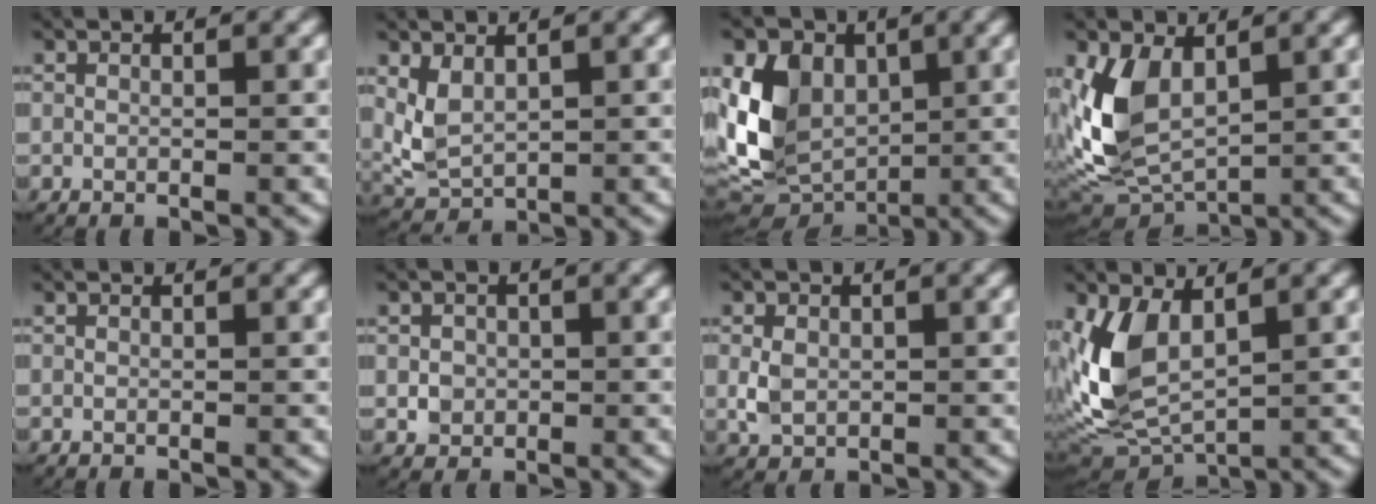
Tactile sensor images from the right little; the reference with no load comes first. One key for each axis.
{"total": 3.7, "fx": 0.8, "fy": 2.8, "fz": 2.3, "tx": -0.069, "ty": -0.011, "tz": 0.026}
{"total": 8.2, "fx": 0.0, "fy": 6.5, "fz": 5.0, "tx": -0.109, "ty": -0.025, "tz": 0.008}
{"total": 6.7, "fx": 0.9, "fy": 4.5, "fz": 4.9, "tx": -0.118, "ty": -0.017, "tz": 0.024}
{"total": 0.0}
{"total": 1.6, "fx": -0.1, "fy": 1.5, "fz": 0.5, "tx": -0.007, "ty": 0.003, "tz": -0.003}
{"total": 2.2, "fx": 0.0, "fy": 1.7, "fz": 1.3, "tx": -0.034, "ty": -0.002, "tz": 0.003}
{"total": 6.3, "fx": 1.0, "fy": 3.9, "fz": 4.9, "tx": -0.123, "ty": -0.013, "tz": 0.027}